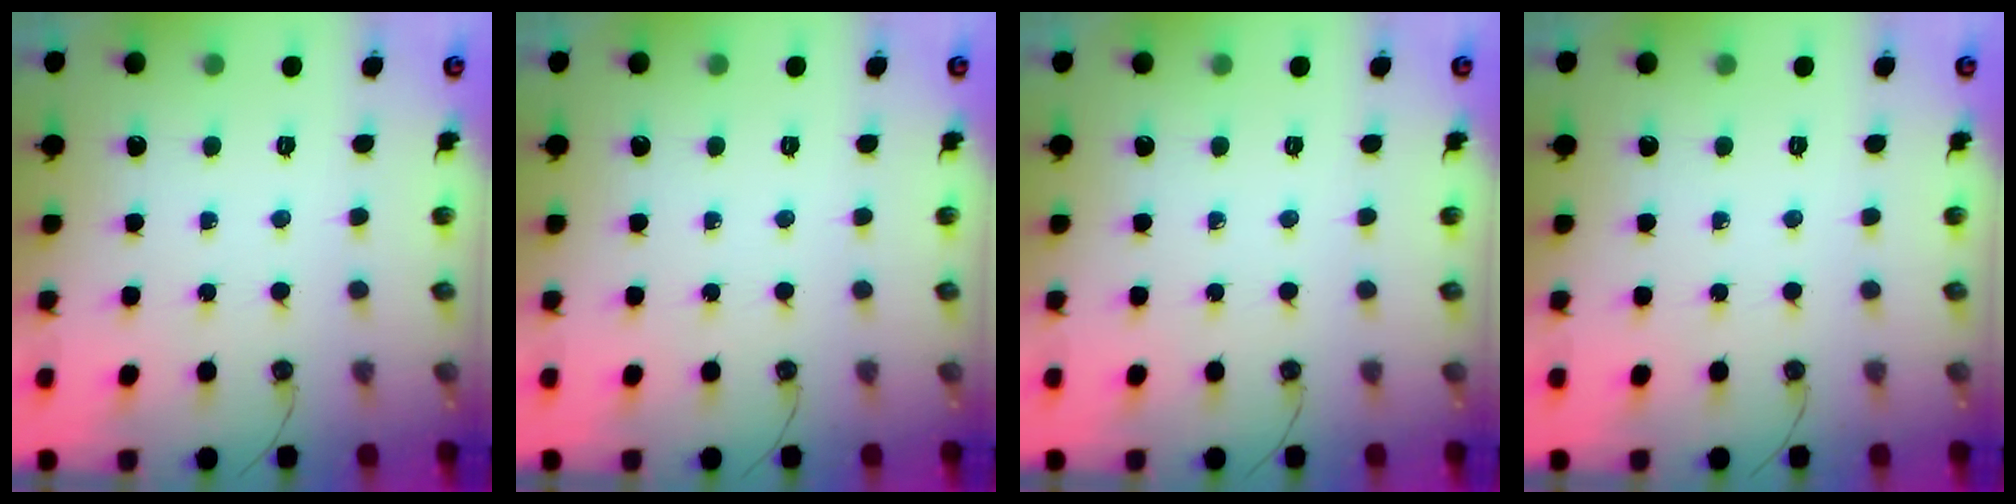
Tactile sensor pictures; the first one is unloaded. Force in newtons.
{"total": 0.0}
{"total": 0.0}
{"total": 0.0}